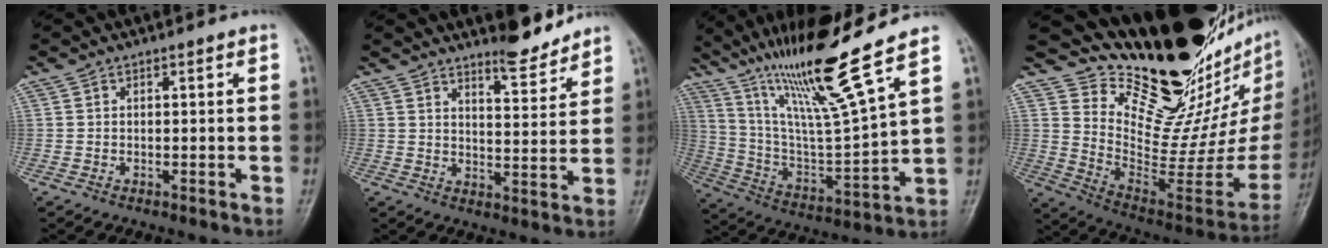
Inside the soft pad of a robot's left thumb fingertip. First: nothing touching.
{"total": 7.2, "force": [6.4, 1.5, 2.9], "torque": [-0.027, -0.058, 0.101]}
{"total": 19.3, "force": [13.9, -0.2, 13.4], "torque": [-0.224, -0.066, 0.258]}
{"total": 29.4, "force": [21.9, 10.2, 16.9], "torque": [-0.215, -0.149, 0.338]}